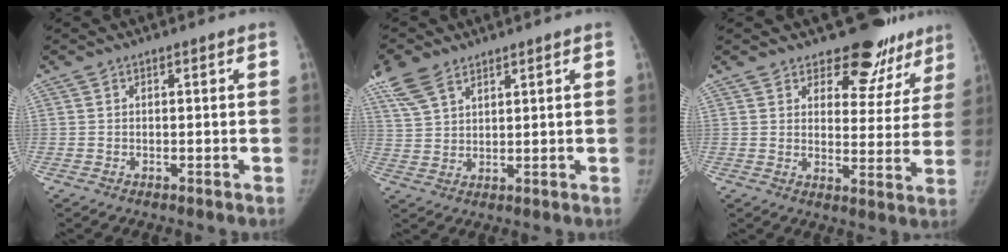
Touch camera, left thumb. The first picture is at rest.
{"total": 7.6, "force": [5.2, 3.8, 4.1], "torque": [-0.083, -0.002, 0.112]}
{"total": 13.5, "force": [11.3, 6.4, 3.6], "torque": [0.012, -0.082, 0.130]}